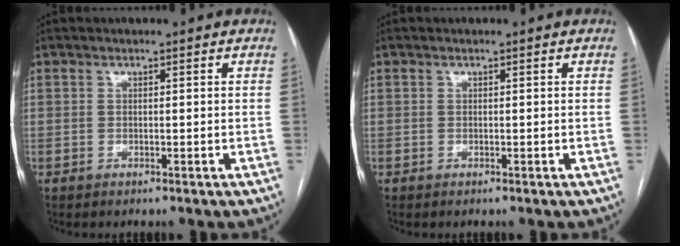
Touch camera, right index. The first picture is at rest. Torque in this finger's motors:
{"motor_torque": [0.00, 0.00, 0.00, 0.00]}